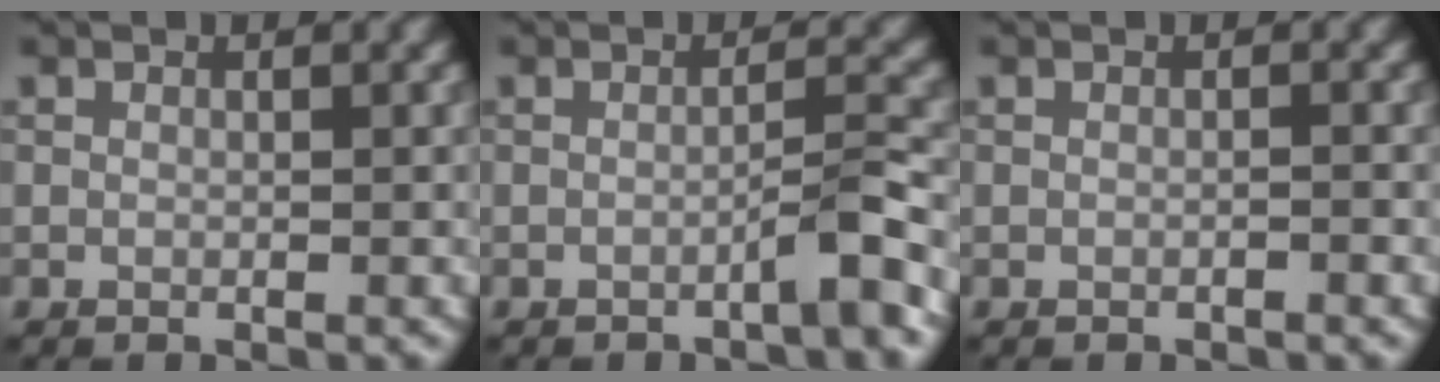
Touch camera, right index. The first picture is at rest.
{"total": 2.6, "force": [-1.4, 0.1, 2.1], "torque": [-0.028, 0.017, -0.030]}
{"total": 0.5, "force": [-0.3, 0.0, 0.4], "torque": [-0.007, 0.003, -0.009]}